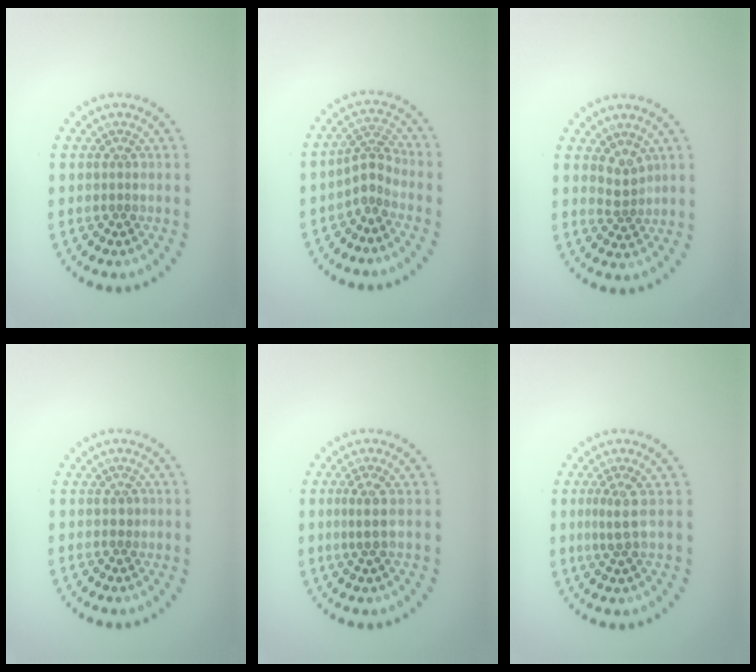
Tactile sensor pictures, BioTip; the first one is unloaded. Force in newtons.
{"total": 2.2, "press": 1.4, "slide": 1.7}
{"total": 1.9, "press": 1.4, "slide": 1.2}
{"total": 0.6, "press": 0.4, "slide": 0.3}
{"total": 1.8, "press": 1.4, "slide": 1.1}
{"total": 1.8, "press": 1.3, "slide": 1.3}